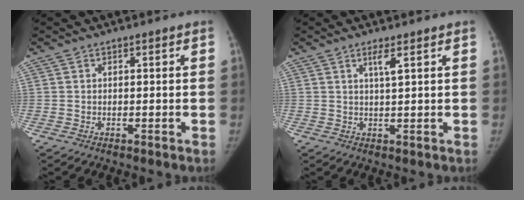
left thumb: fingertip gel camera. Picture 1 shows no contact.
{"total": 2.3, "force": [1.3, 0.1, 1.9], "torque": [-0.041, -0.010, 0.025]}